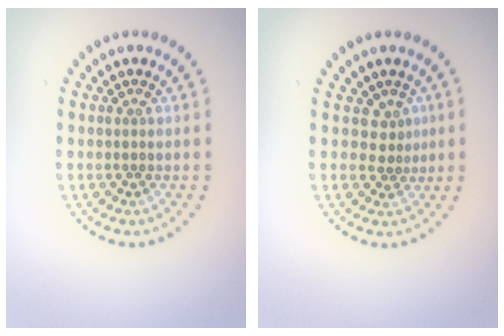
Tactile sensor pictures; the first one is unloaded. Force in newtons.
{"total": 1.6, "press": 1.1, "slide": 1.1}